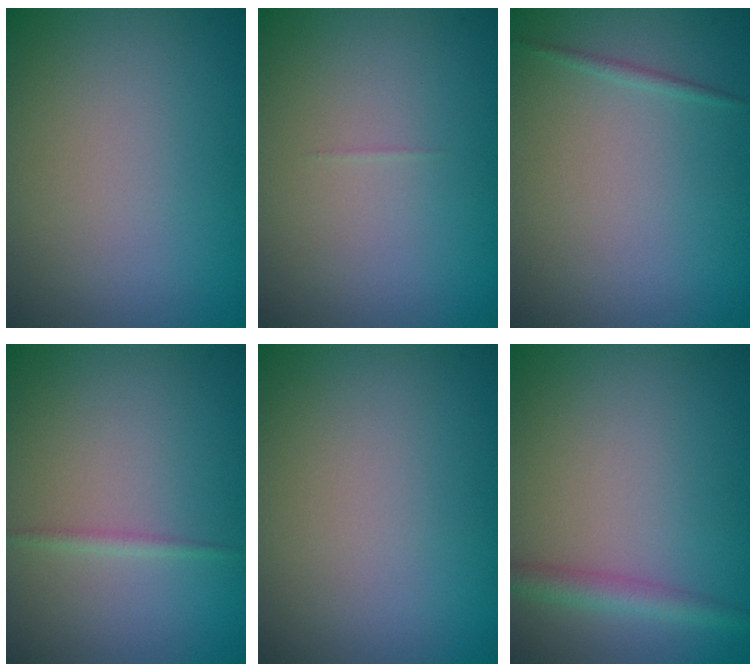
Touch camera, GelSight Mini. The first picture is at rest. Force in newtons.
{"total": 0.0}
{"total": 0.6, "press": 0.6, "slide": 0.1}
{"total": 0.7, "press": 0.7, "slide": 0.0}
{"total": 0.0}
{"total": 2.3, "press": 2.3, "slide": 0.1}